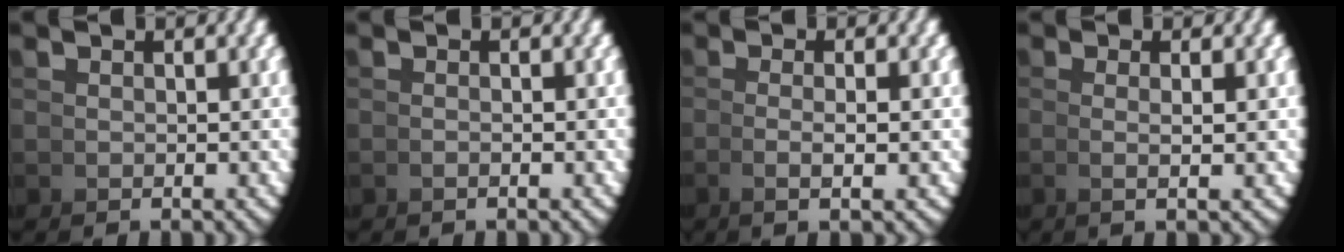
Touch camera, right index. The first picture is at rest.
{"total": 0.8, "force": [-0.5, -0.6, 0.1], "torque": [-0.001, 0.006, -0.011]}
{"total": 2.6, "force": [-0.3, -0.6, 2.5], "torque": [-0.041, 0.003, -0.005]}
{"total": 2.1, "force": [0.3, -0.9, 1.8], "torque": [-0.033, 0.001, 0.007]}